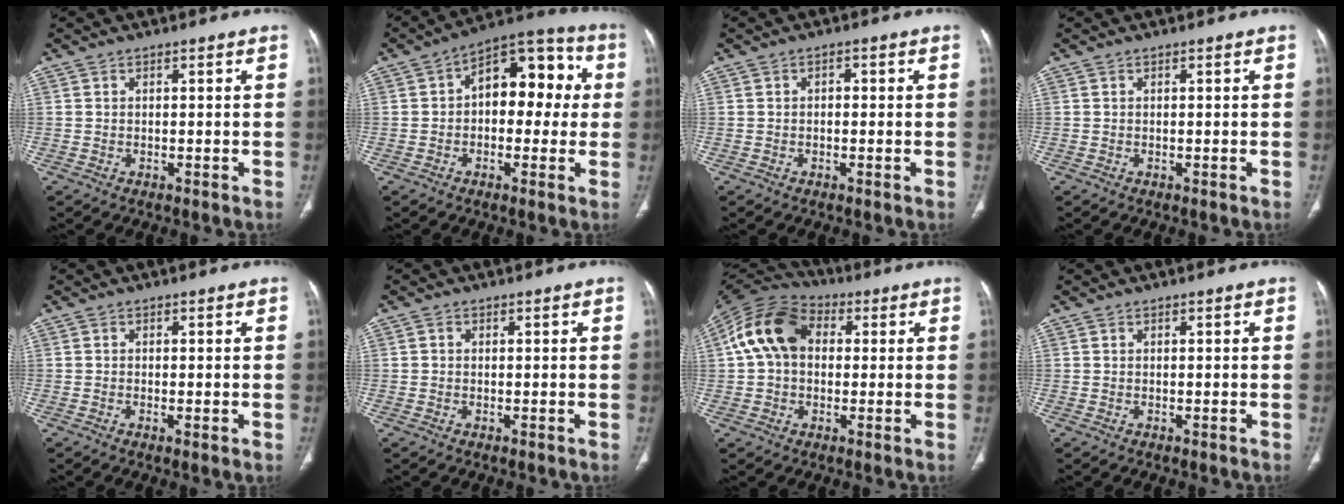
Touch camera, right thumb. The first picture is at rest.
{"total": 14.4, "force": [1.6, 8.7, 11.3], "torque": [-0.108, 0.044, 0.010]}
{"total": 1.2, "force": [0.0, 0.8, 0.9], "torque": [-0.008, 0.007, -0.003]}
{"total": 0.0}
{"total": 1.2, "force": [-0.3, 0.2, 1.1], "torque": [-0.029, -0.006, -0.007]}
{"total": 0.7, "force": [0.0, 0.6, 0.3], "torque": [-0.003, 0.002, -0.001]}
{"total": 13.8, "force": [2.1, 10.0, 9.2], "torque": [-0.163, 0.032, 0.026]}
{"total": 0.0}